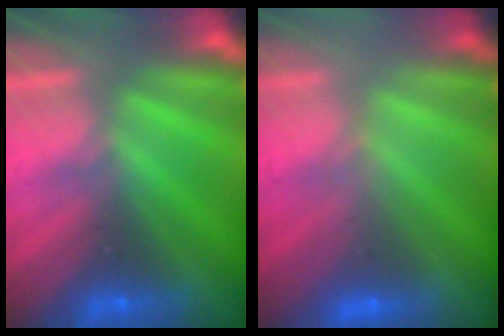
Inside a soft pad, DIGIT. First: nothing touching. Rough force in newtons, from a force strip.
{"total": 2.9}